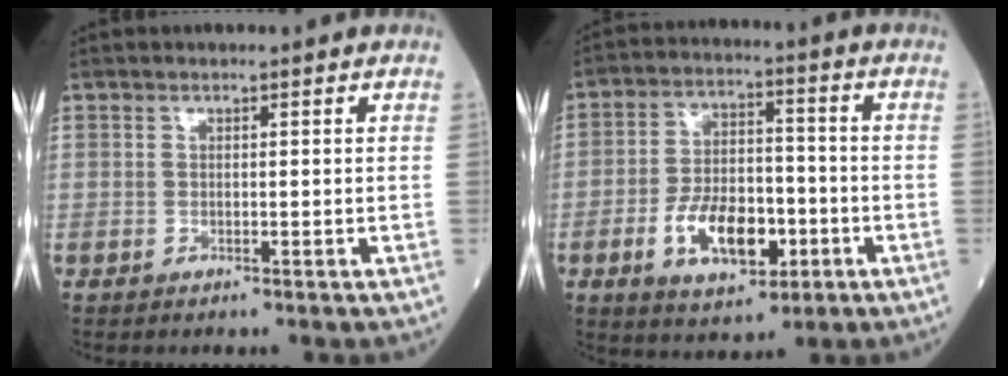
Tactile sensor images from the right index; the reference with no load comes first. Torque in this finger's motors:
{"motor_torque": [0.58, -0.56, 0.17, 0.16]}